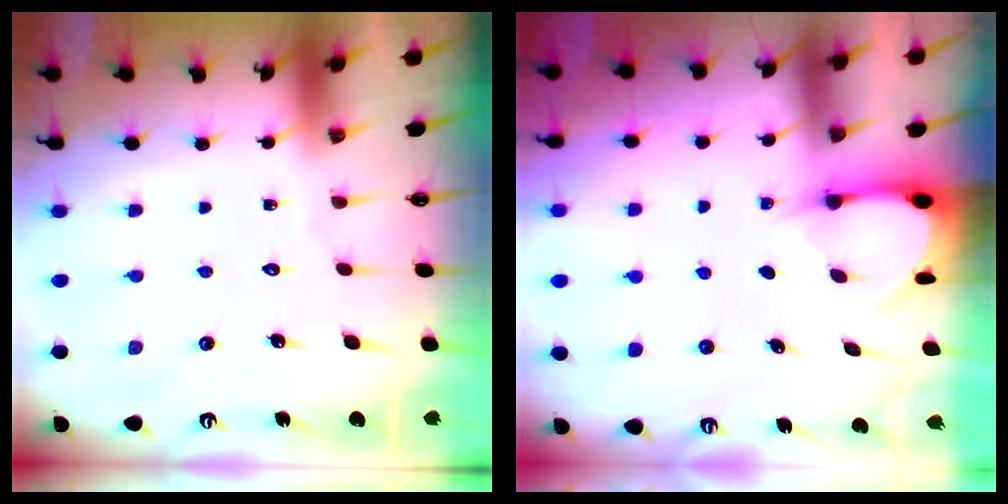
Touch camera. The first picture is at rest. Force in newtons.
{"total": 3.2, "press": 3.2, "slide": 0.3}